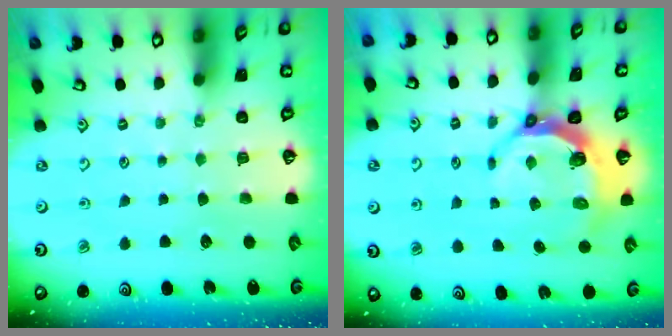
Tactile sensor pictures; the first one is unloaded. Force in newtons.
{"total": 6.2, "press": 5.1, "slide": 3.6}